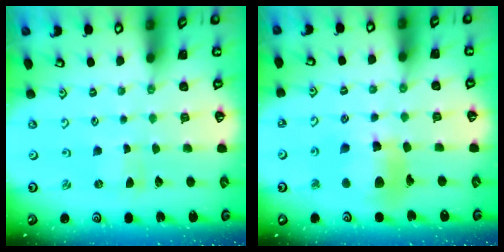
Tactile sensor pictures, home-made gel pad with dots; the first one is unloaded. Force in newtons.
{"total": 13.6, "press": 13.5, "slide": 1.6}